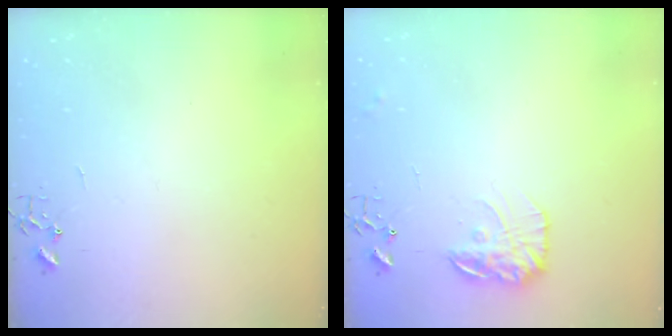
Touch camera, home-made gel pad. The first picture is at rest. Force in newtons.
{"total": 13.3, "press": 13.3, "slide": 0.8}